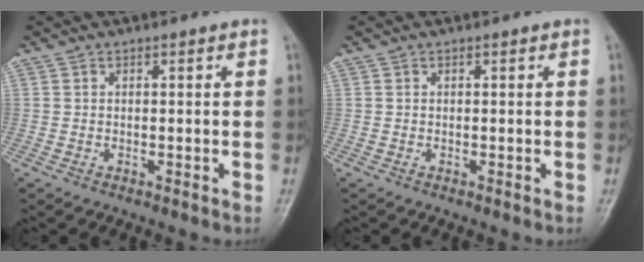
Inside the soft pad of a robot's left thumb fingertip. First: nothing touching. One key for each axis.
{"total": 0.0}